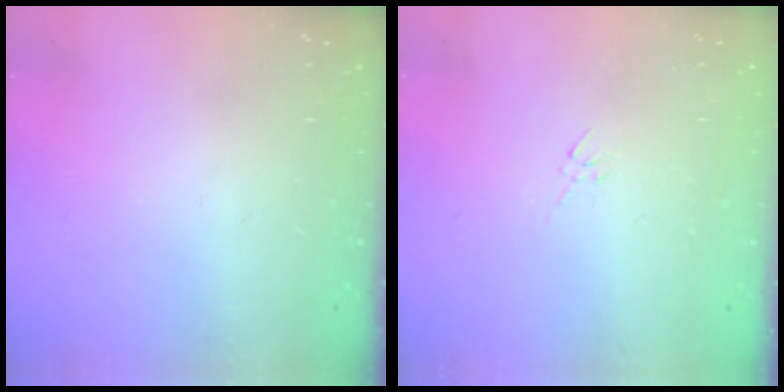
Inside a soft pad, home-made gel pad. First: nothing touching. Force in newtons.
{"total": 2.2, "press": 2.1, "slide": 0.4}